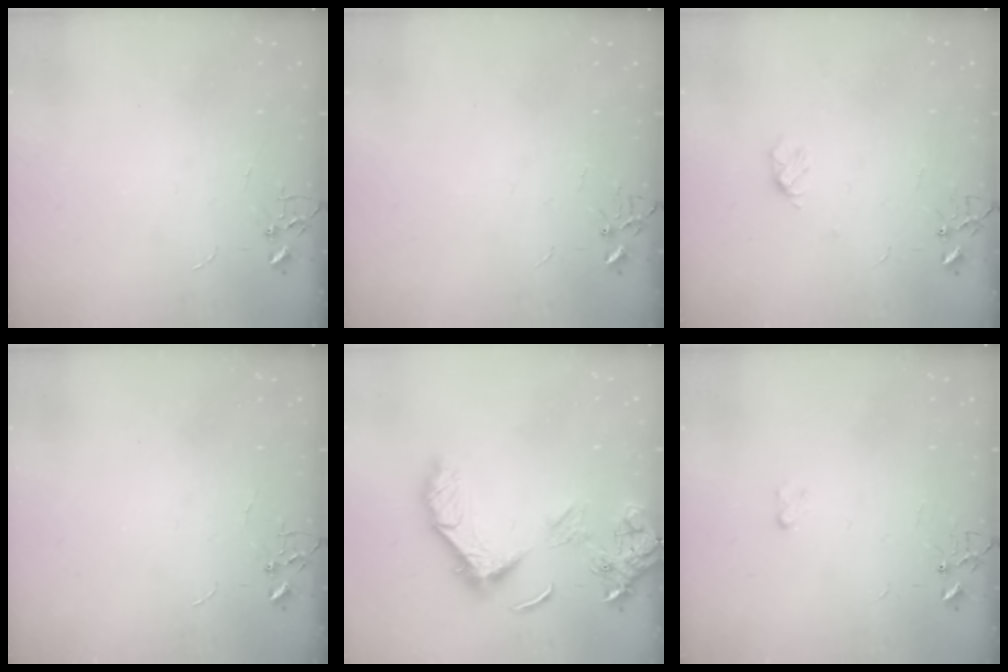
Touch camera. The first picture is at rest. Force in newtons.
{"total": 0.0}
{"total": 4.5, "press": 4.5, "slide": 0.6}
{"total": 0.0}
{"total": 14.8, "press": 14.7, "slide": 1.5}
{"total": 3.2, "press": 3.1, "slide": 0.4}